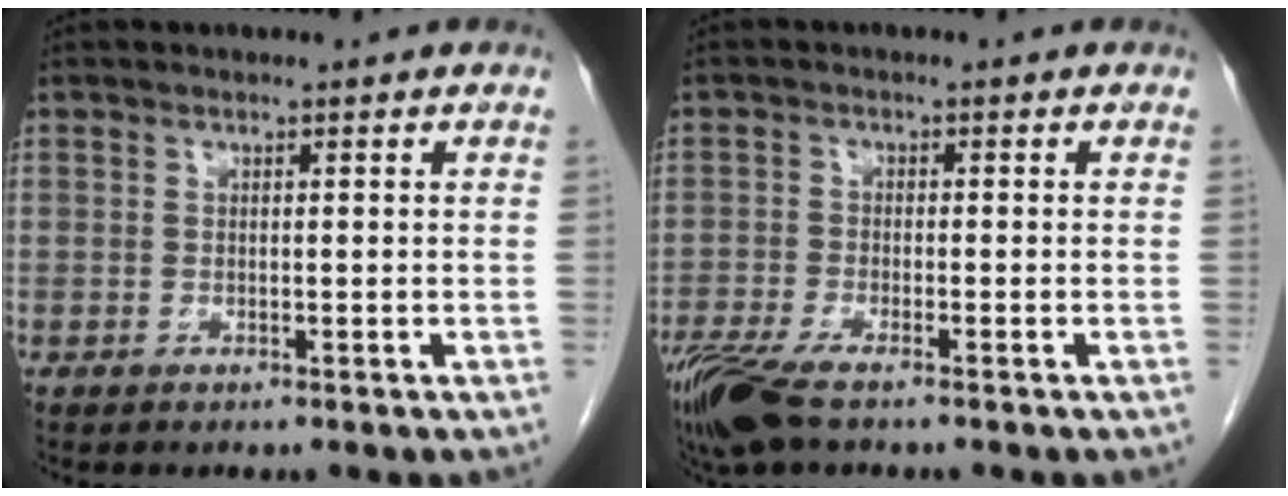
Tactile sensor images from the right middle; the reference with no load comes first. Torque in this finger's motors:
{"motor_torque": [0.71, -0.54, 0.10, 0.09]}